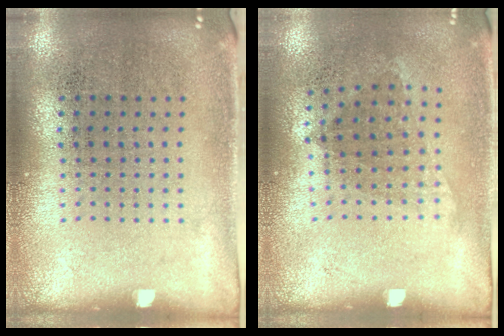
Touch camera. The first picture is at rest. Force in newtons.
{"total": 0.9, "press": 0.7, "slide": 0.6}